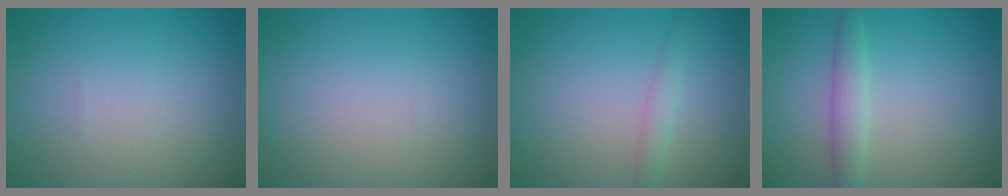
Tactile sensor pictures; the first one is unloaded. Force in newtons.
{"total": 0.0}
{"total": 1.3, "press": 1.3, "slide": 0.0}
{"total": 2.2, "press": 2.2, "slide": 0.0}